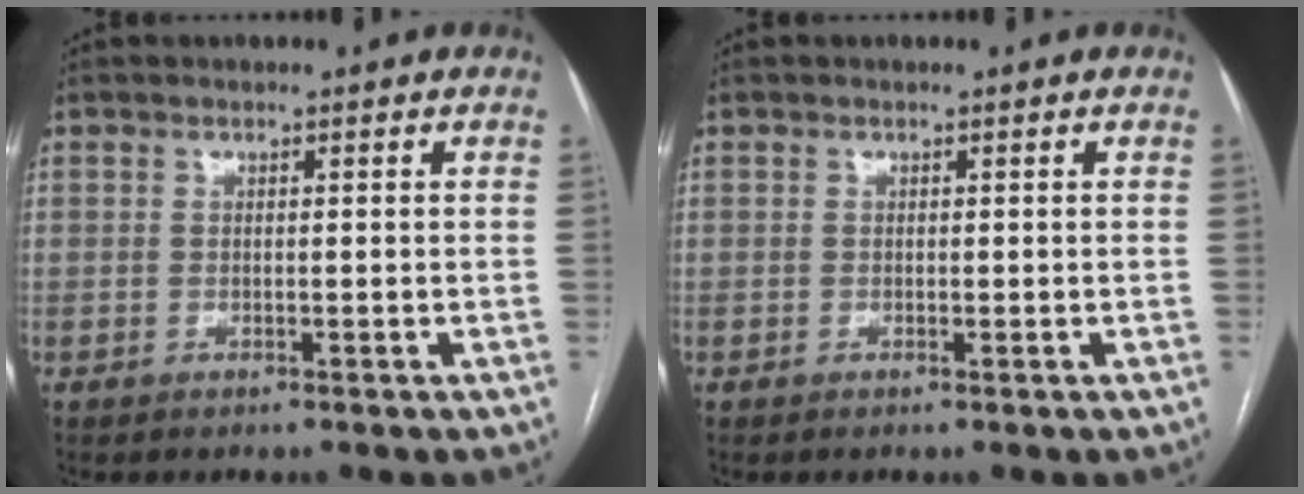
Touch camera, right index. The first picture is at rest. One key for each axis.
{"total": 0.0}